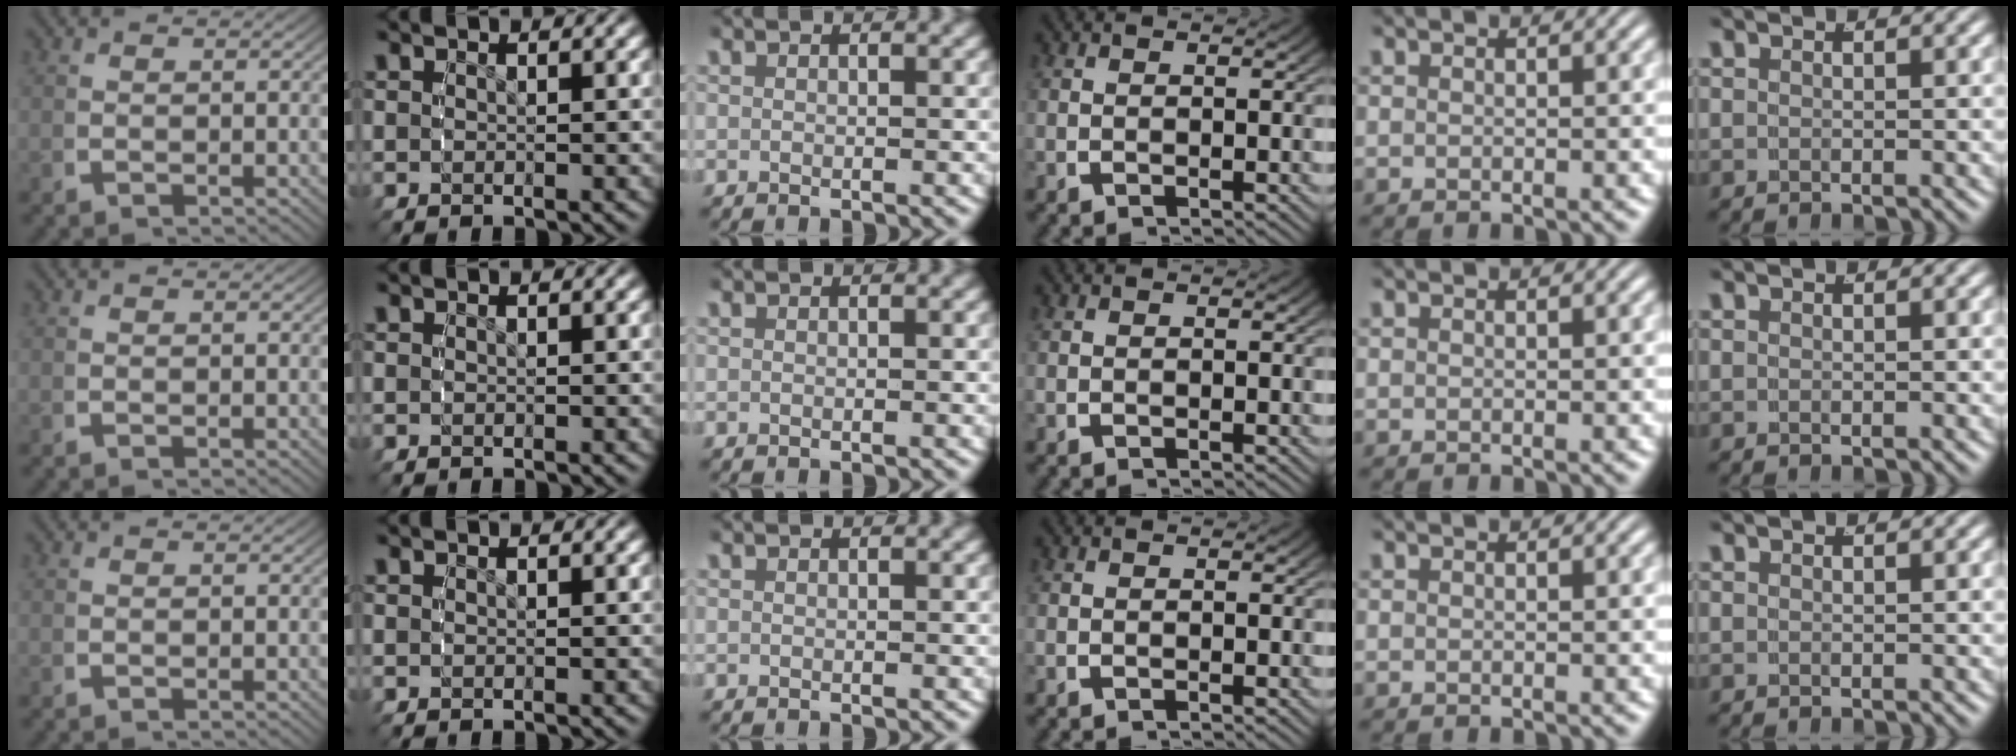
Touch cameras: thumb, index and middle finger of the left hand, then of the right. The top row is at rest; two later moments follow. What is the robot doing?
{"motion": "reach", "object": "toothpaste"}